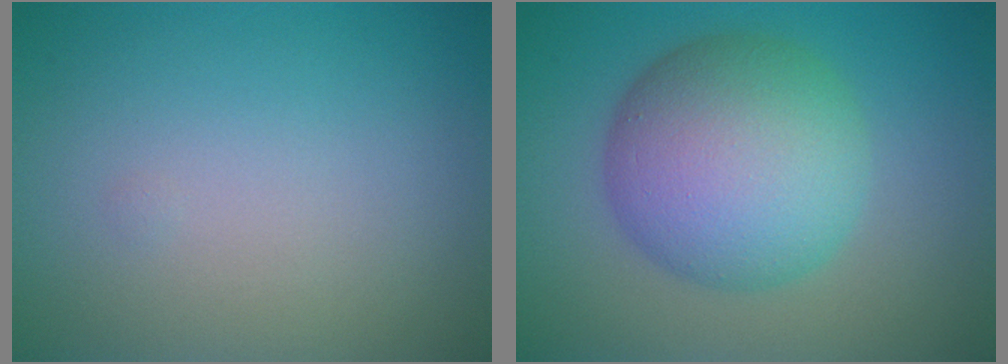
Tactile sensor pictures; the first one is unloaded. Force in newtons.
{"total": 9.4, "press": 9.4, "slide": 0.1}